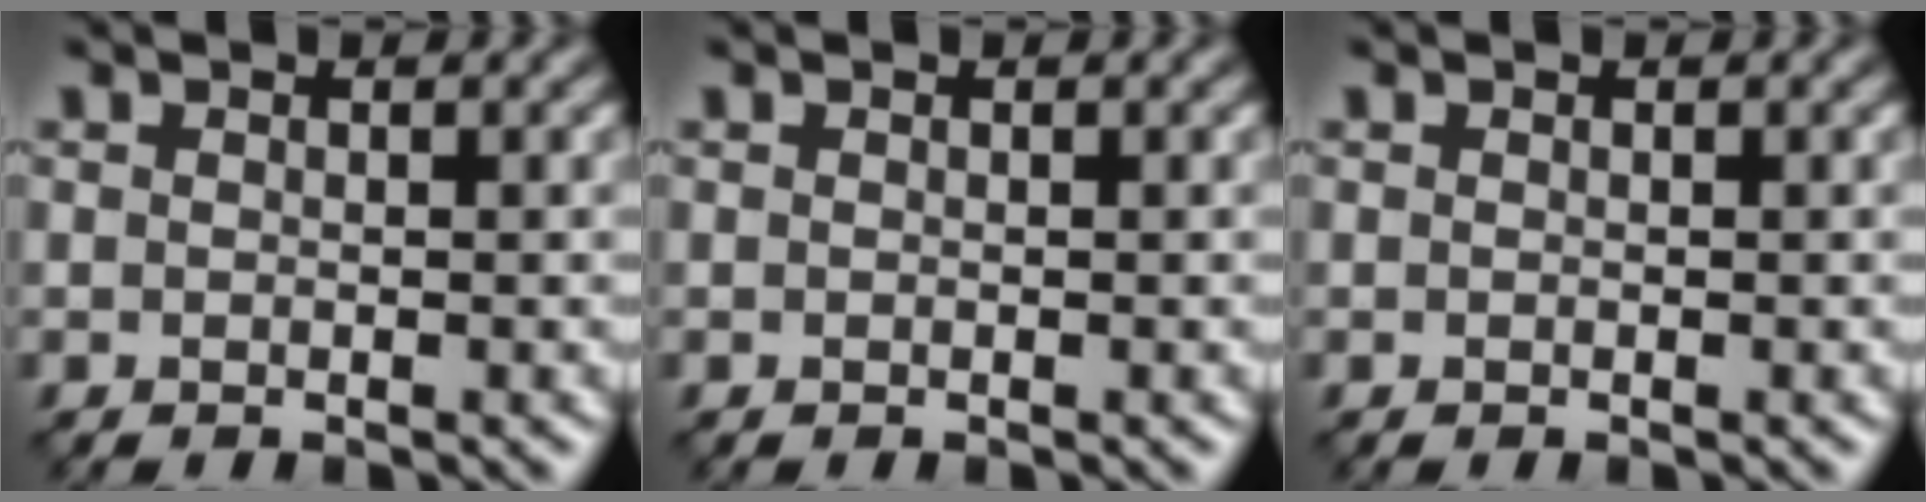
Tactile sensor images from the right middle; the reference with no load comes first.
{"total": 0.0}
{"total": 0.0}